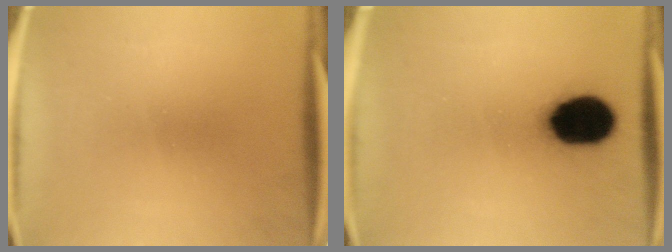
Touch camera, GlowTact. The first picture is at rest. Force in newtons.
{"total": 15.6}